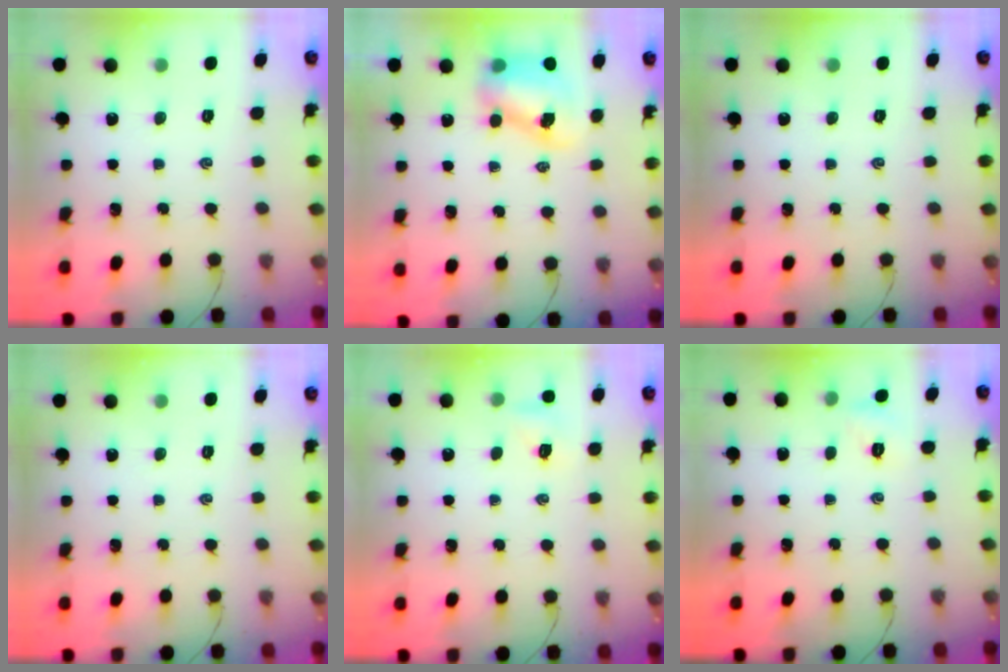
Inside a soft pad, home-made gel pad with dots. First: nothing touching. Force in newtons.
{"total": 8.4, "press": 8.3, "slide": 1.7}
{"total": 0.0}
{"total": 0.0}
{"total": 5.4, "press": 5.3, "slide": 1.2}
{"total": 3.2, "press": 3.2, "slide": 0.3}